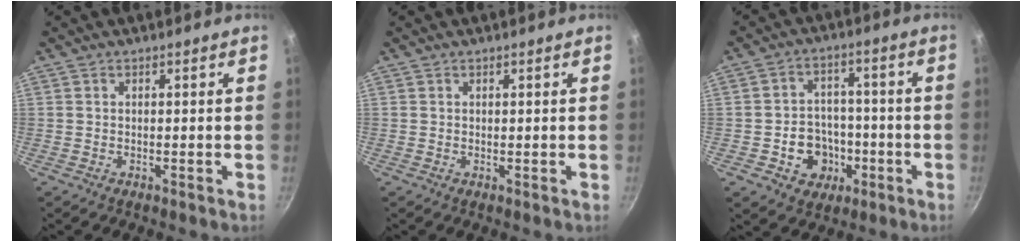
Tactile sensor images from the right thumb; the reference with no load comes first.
{"total": 0.0}
{"total": 9.6, "force": [-3.1, 8.2, 3.9], "torque": [-0.020, 0.033, -0.042]}